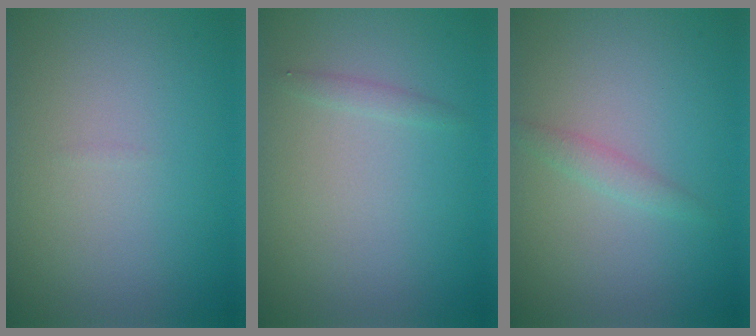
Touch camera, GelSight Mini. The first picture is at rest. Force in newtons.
{"total": 0.7, "press": 0.7, "slide": 0.0}
{"total": 1.2, "press": 1.2, "slide": 0.1}